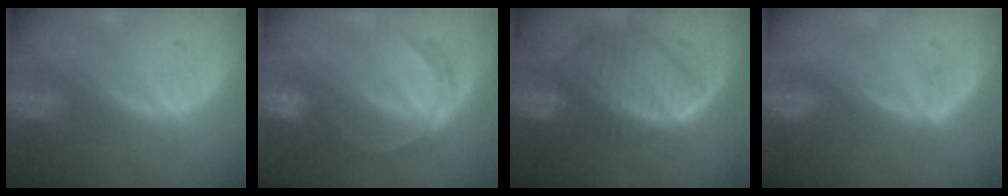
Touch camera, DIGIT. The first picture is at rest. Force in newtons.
{"total": 5.8, "press": 5.1, "slide": 2.7}
{"total": 10.0, "press": 8.7, "slide": 4.9}
{"total": 1.5, "press": 1.1, "slide": 1.0}